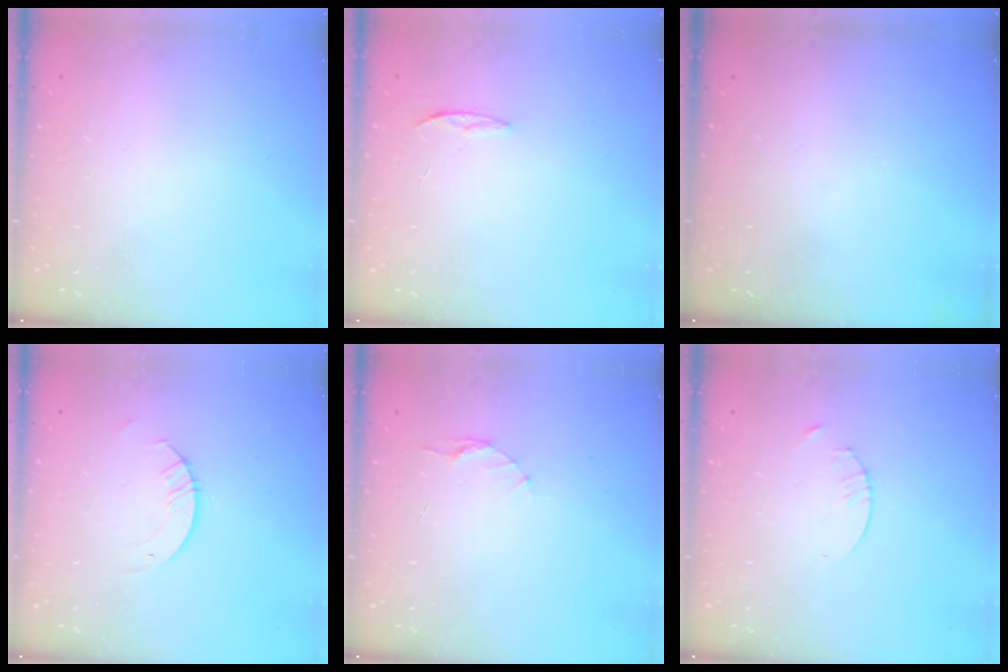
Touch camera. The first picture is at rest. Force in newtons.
{"total": 3.4, "press": 3.4, "slide": 0.4}
{"total": 0.0}
{"total": 3.3, "press": 3.3, "slide": 0.2}
{"total": 3.5, "press": 3.5, "slide": 0.3}
{"total": 1.7, "press": 1.6, "slide": 0.2}